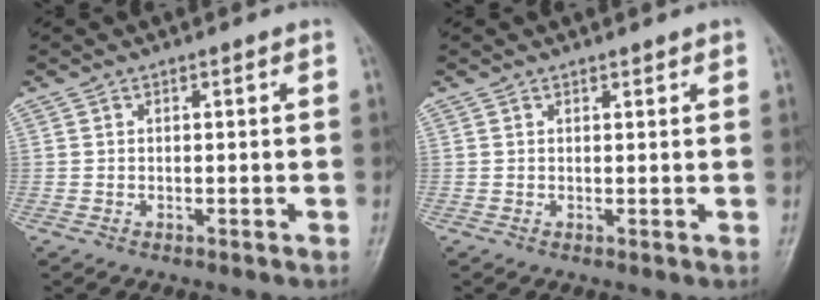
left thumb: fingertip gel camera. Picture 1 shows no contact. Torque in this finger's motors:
{"motor_torque": [-0.06, 0.02, -0.04, -0.10, 0.02]}